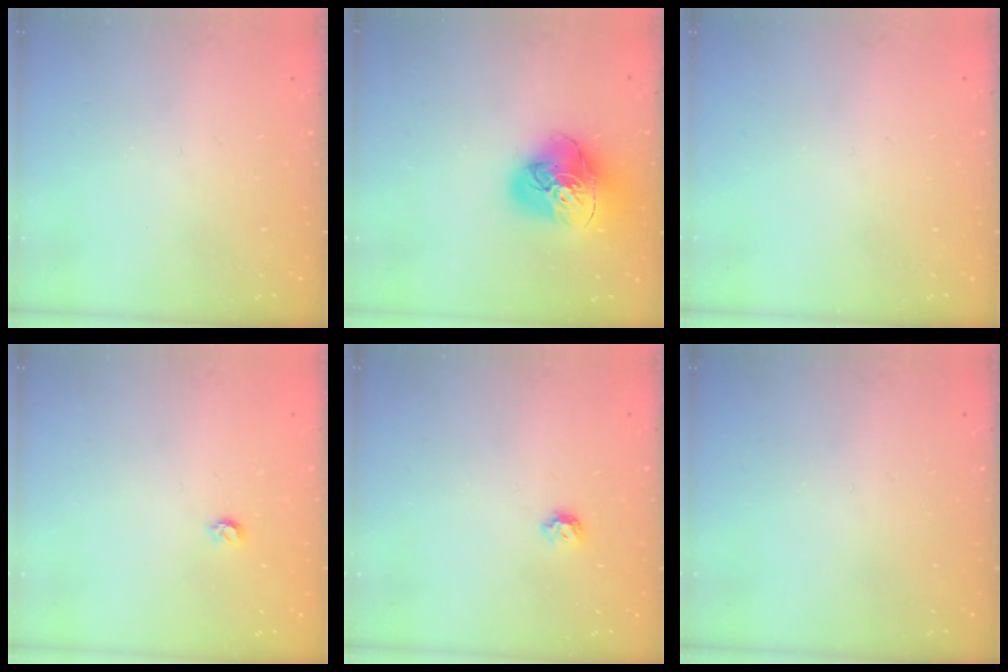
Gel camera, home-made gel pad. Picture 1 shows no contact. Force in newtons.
{"total": 18.6, "press": 18.5, "slide": 2.0}
{"total": 0.0}
{"total": 3.5, "press": 3.5, "slide": 0.3}
{"total": 5.9, "press": 5.8, "slide": 0.9}
{"total": 0.0}